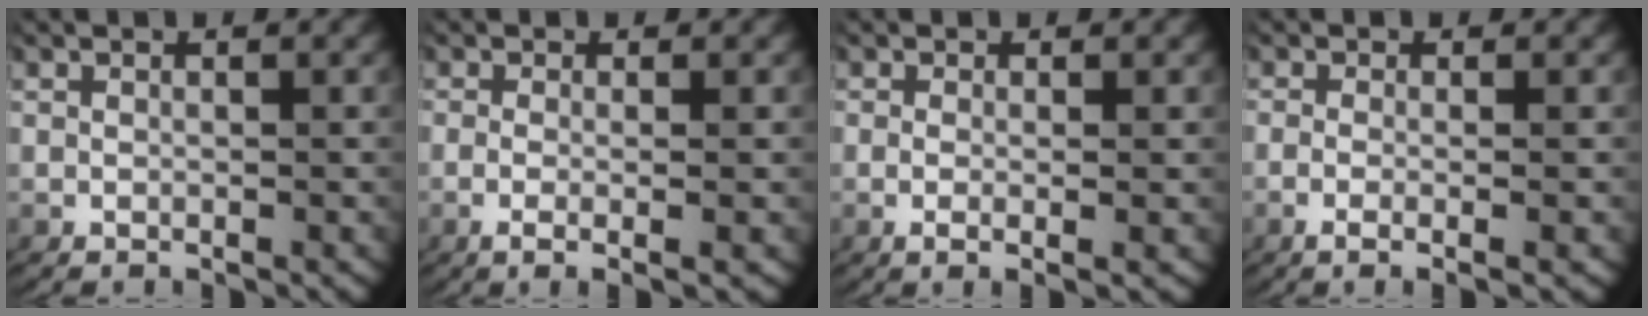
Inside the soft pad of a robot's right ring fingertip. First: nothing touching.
{"total": 2.9, "force": [-0.8, 0.4, 2.7], "torque": [-0.057, -0.015, -0.007]}
{"total": 2.0, "force": [-0.3, 0.2, 2.0], "torque": [-0.045, -0.014, 0.001]}
{"total": 2.6, "force": [-1.0, 0.4, 2.4], "torque": [-0.053, -0.013, -0.012]}